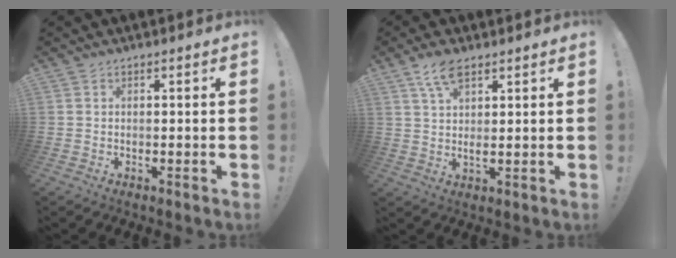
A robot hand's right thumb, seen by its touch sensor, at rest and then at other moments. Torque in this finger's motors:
{"motor_torque": [0.00, 0.00, 0.07, 0.07, 0.00]}